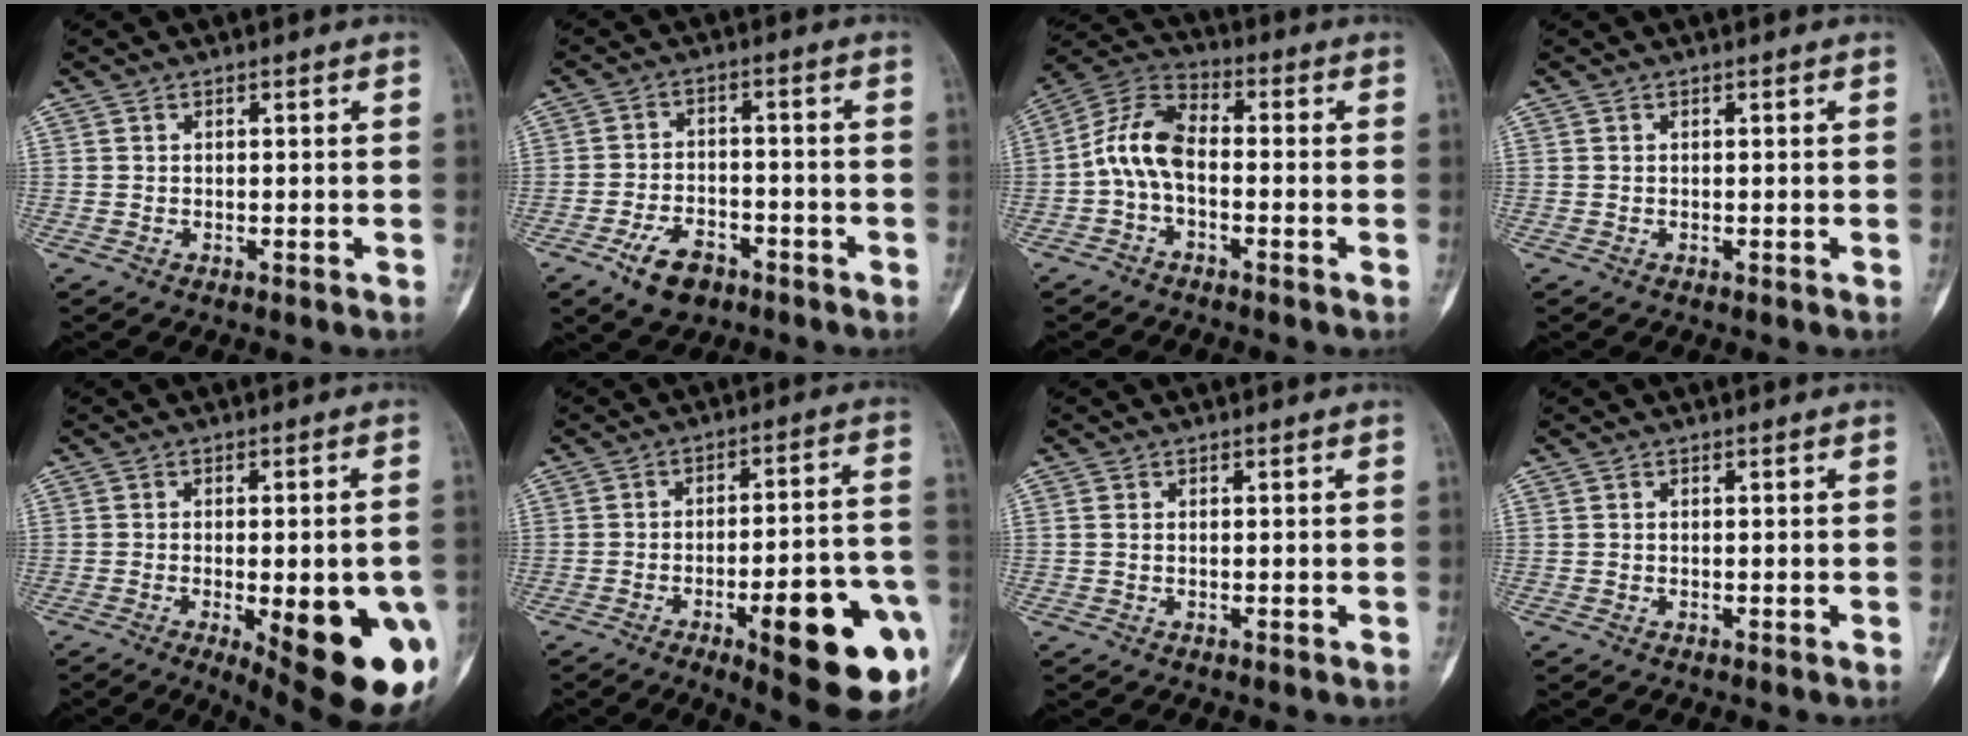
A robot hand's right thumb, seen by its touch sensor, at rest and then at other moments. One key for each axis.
{"total": 7.9, "fx": -4.7, "fy": 4.6, "fz": 4.4, "tx": -0.060, "ty": 0.026, "tz": -0.078}
{"total": 9.4, "fx": -1.5, "fy": 5.7, "fz": 7.3, "tx": -0.134, "ty": 0.033, "tz": -0.044}
{"total": 0.0}
{"total": 20.4, "fx": -6.4, "fy": 6.9, "fz": 18.1, "tx": -0.176, "ty": -0.001, "tz": -0.062}
{"total": 21.8, "fx": -8.1, "fy": 6.1, "fz": 19.4, "tx": -0.202, "ty": 0.027, "tz": -0.096}
{"total": 0.8, "fx": 0.0, "fy": 0.7, "fz": 0.5, "tx": -0.009, "ty": 0.000, "tz": -0.002}
{"total": 0.0}